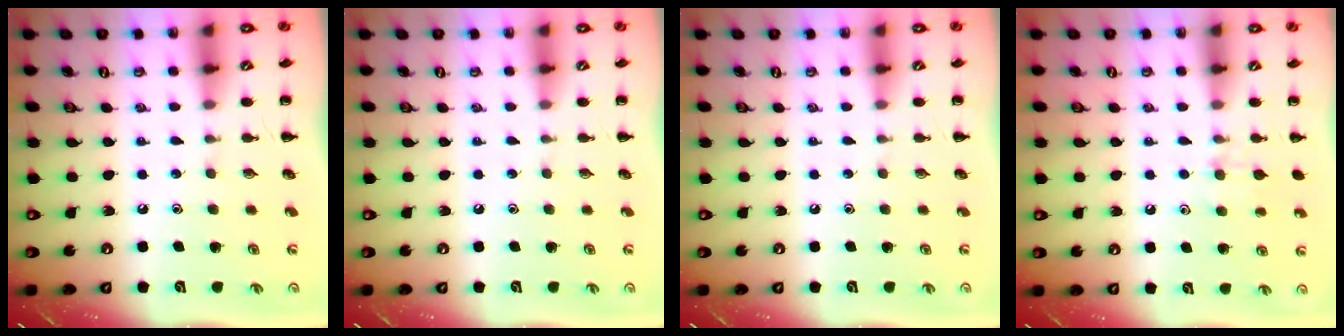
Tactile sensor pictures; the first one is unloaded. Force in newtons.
{"total": 0.0}
{"total": 0.0}
{"total": 7.9, "press": 7.6, "slide": 2.1}